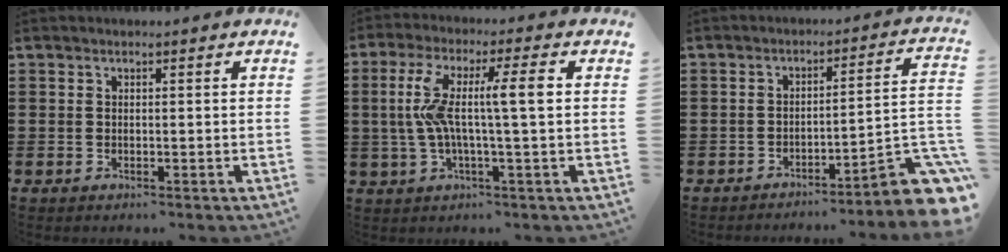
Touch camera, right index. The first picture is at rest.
{"total": 9.8, "force": [0.5, 1.1, 9.8], "torque": [-0.192, 0.001, -0.003]}
{"total": 6.5, "force": [-4.2, 0.8, 4.8], "torque": [-0.067, -0.015, -0.081]}